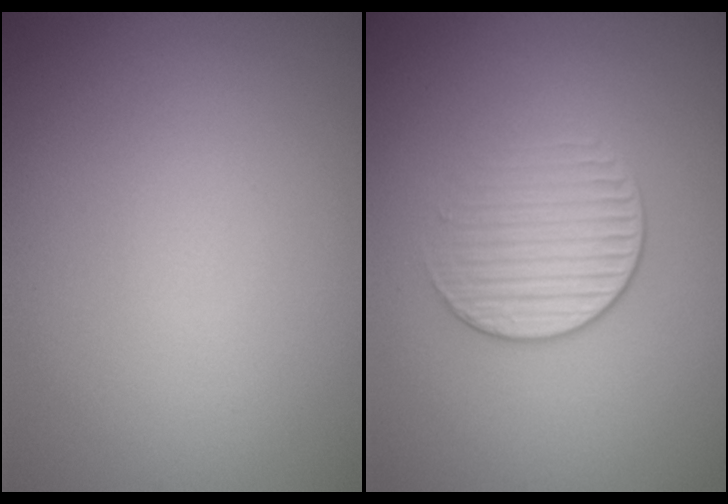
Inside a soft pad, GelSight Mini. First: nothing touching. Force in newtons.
{"total": 2.0, "press": 1.4, "slide": 1.4}